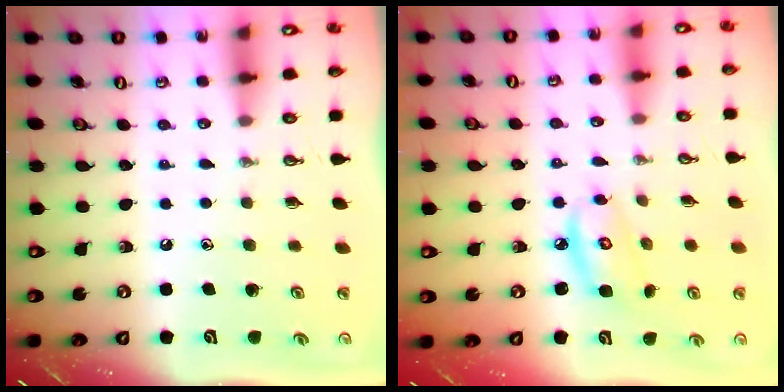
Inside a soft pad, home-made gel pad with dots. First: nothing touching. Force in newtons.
{"total": 6.9, "press": 6.9, "slide": 0.3}